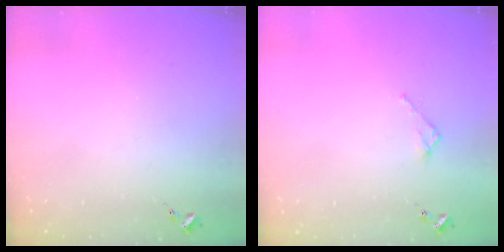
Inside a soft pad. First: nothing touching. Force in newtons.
{"total": 2.4, "press": 2.3, "slide": 0.3}